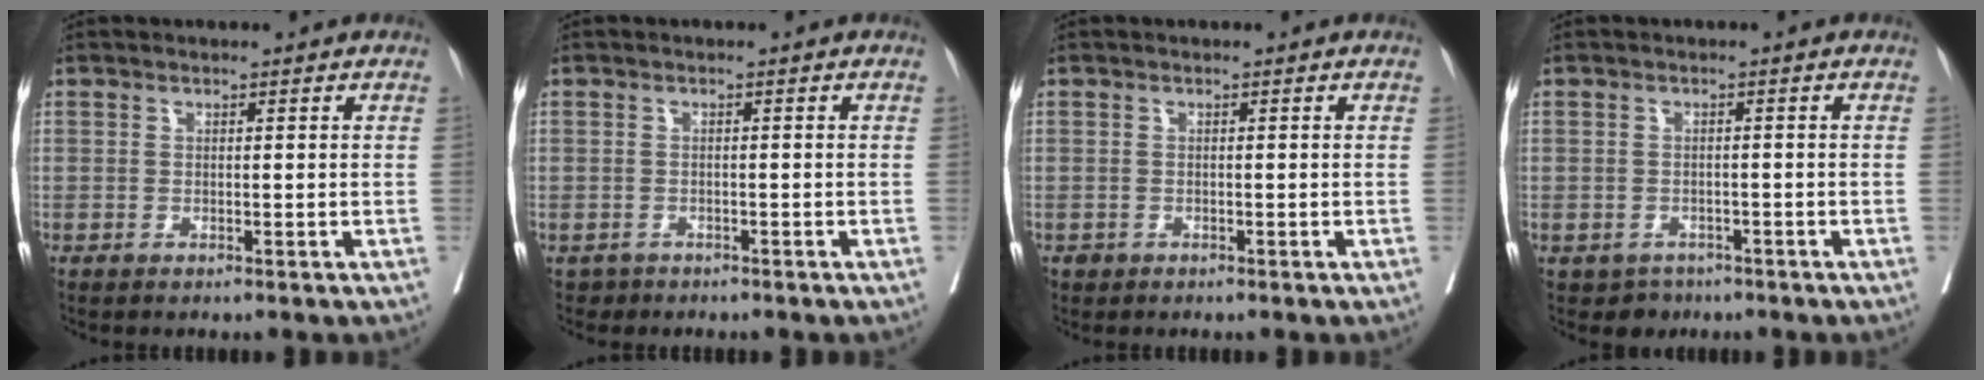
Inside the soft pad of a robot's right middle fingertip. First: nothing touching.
{"total": 1.7, "force": [-1.3, 1.1, -0.3], "torque": [-0.001, 0.005, -0.021]}
{"total": 0.6, "force": [-0.4, 0.5, 0.0], "torque": [-0.004, 0.003, -0.005]}
{"total": 2.9, "force": [-1.8, 2.3, 0.1], "torque": [-0.002, 0.008, -0.024]}